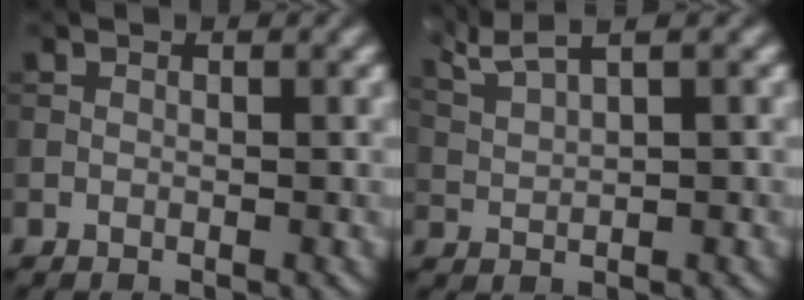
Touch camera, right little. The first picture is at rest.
{"total": 3.0, "force": [2.5, -0.2, 1.7], "torque": [-0.064, 0.006, 0.074]}